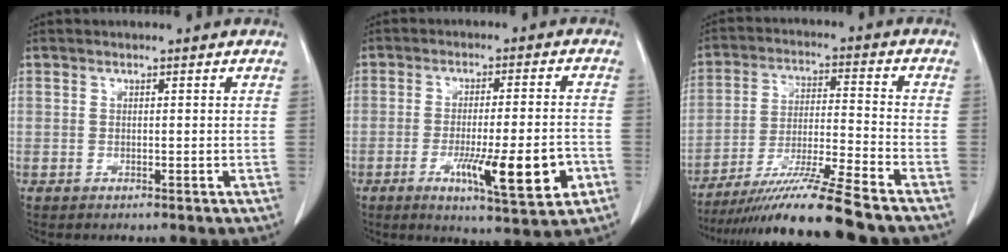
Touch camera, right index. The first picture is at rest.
{"total": 12.1, "force": [-4.5, 1.2, 11.2], "torque": [-0.169, -0.016, -0.060]}
{"total": 13.8, "force": [-11.3, -1.7, 7.7], "torque": [-0.135, -0.023, -0.196]}